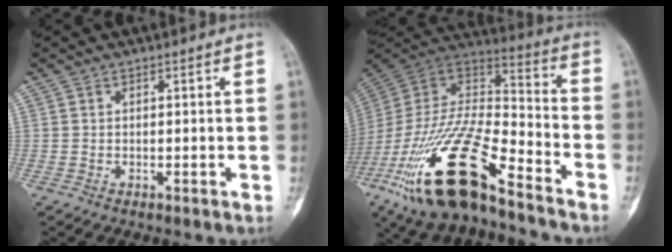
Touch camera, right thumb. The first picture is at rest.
{"total": 26.7, "force": [-15.6, 8.8, 19.8], "torque": [-0.427, 0.035, -0.281]}